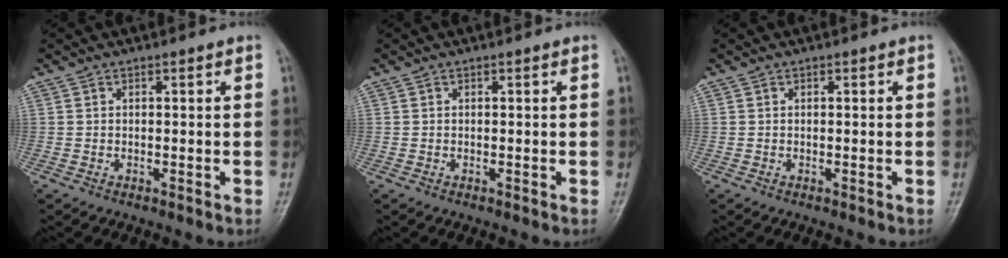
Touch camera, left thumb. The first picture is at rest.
{"total": 0.0}
{"total": 0.0}